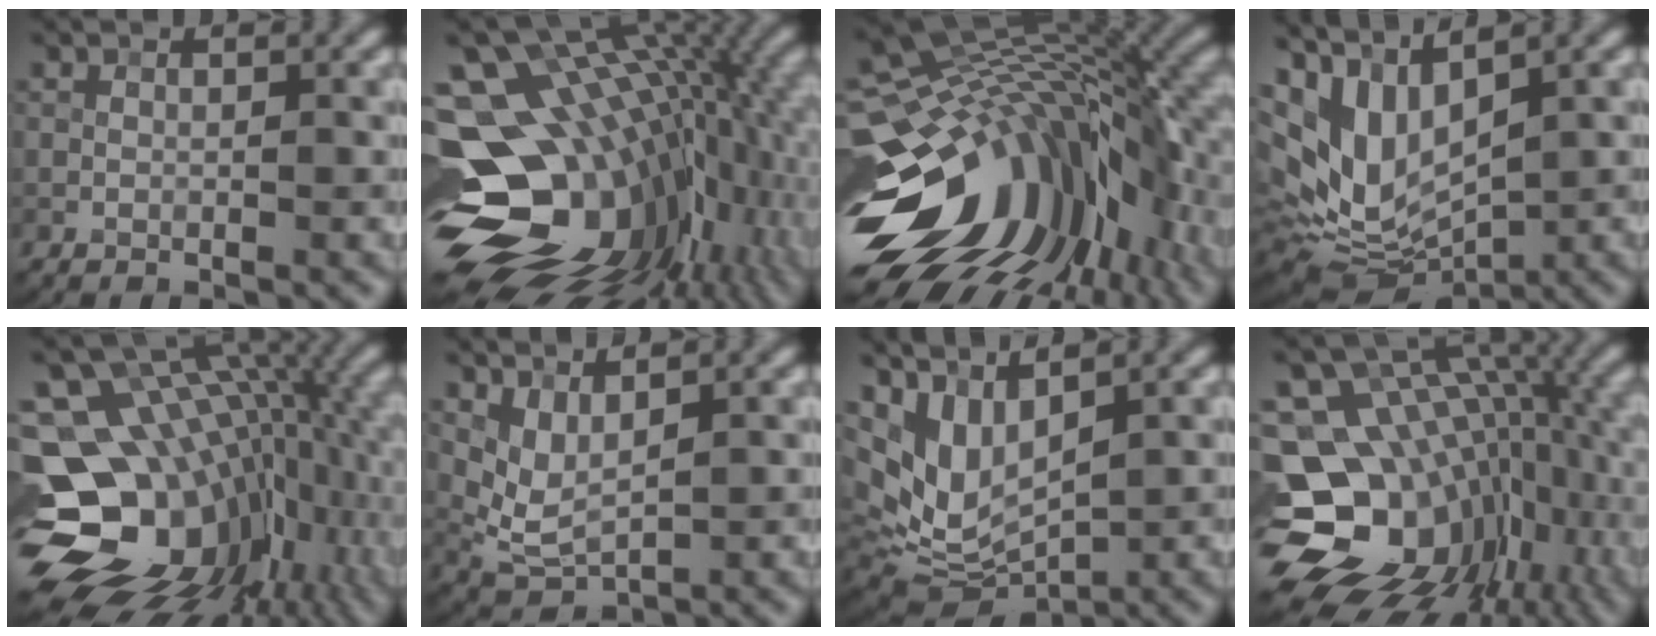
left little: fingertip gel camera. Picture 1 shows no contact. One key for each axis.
{"total": 19.8, "fx": -1.5, "fy": 12.8, "fz": 15.1, "tx": -0.231, "ty": -0.018, "tz": -0.002}
{"total": 16.1, "fx": -2.9, "fy": 10.0, "fz": 12.3, "tx": -0.228, "ty": 0.006, "tz": -0.056}
{"total": 8.0, "fx": 1.8, "fy": 4.5, "fz": 6.4, "tx": -0.138, "ty": -0.014, "tz": 0.041}
{"total": 18.6, "fx": -2.0, "fy": 13.3, "fz": 12.9, "tx": -0.213, "ty": -0.021, "tz": 0.005}
{"total": 2.9, "fx": 1.4, "fy": 1.3, "fz": 2.1, "tx": -0.053, "ty": -0.013, "tz": 0.039}
{"total": 5.9, "fx": 2.2, "fy": 2.9, "fz": 4.6, "tx": -0.110, "ty": -0.011, "tz": 0.047}
{"total": 17.2, "fx": -3.3, "fy": 13.1, "fz": 10.8, "tx": -0.179, "ty": -0.013, "tz": -0.023}